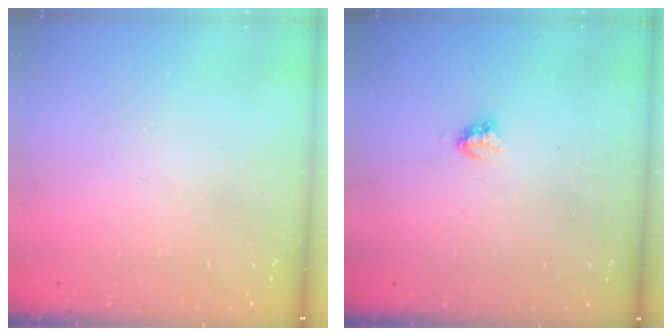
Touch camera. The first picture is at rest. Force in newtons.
{"total": 2.9, "press": 2.9, "slide": 0.5}